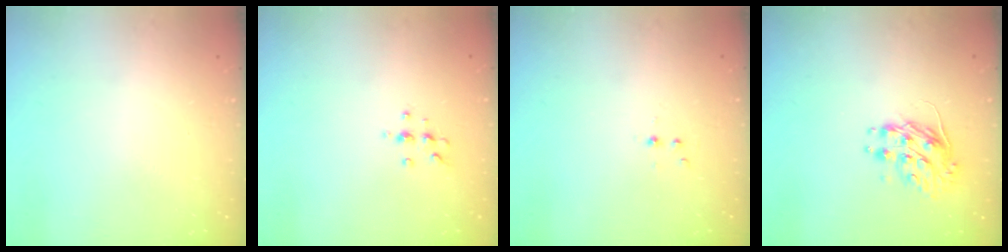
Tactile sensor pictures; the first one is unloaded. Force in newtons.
{"total": 5.7, "press": 5.5, "slide": 1.6}
{"total": 3.0, "press": 2.6, "slide": 1.5}
{"total": 9.0, "press": 9.0, "slide": 0.6}